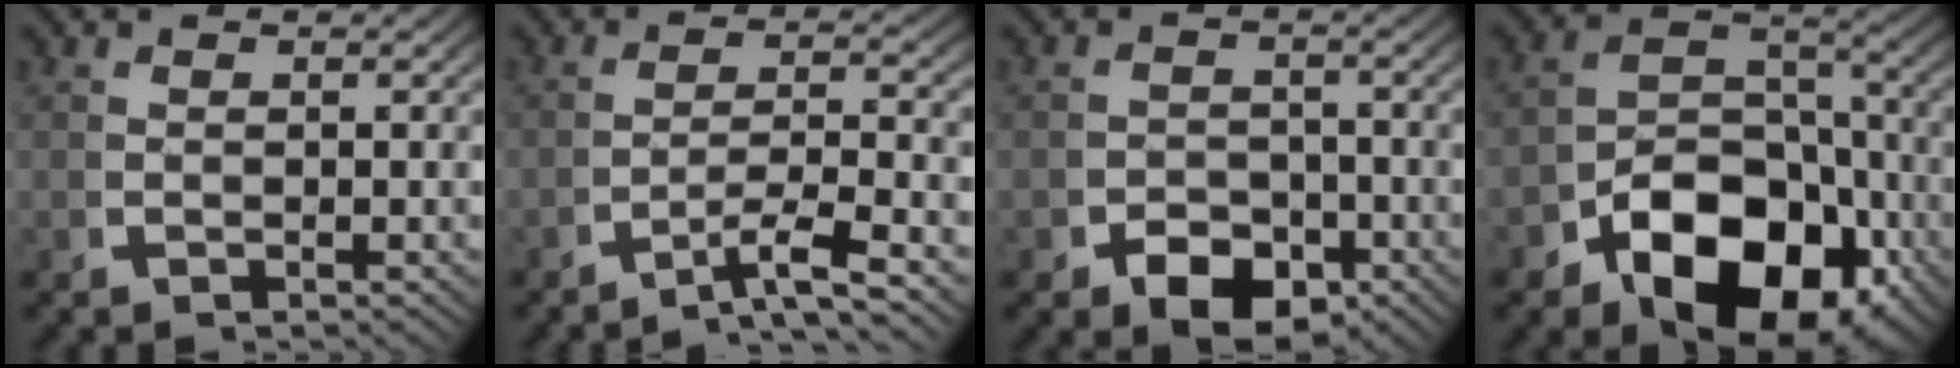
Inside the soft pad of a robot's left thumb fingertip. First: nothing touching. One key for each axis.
{"total": 4.2, "fx": -2.5, "fy": 1.3, "fz": 3.0, "tx": -0.057, "ty": -0.011, "tz": -0.036}
{"total": 4.2, "fx": -2.3, "fy": 2.8, "fz": 2.0, "tx": -0.021, "ty": -0.017, "tz": -0.038}
{"total": 11.6, "fx": -4.3, "fy": 7.6, "fz": 7.7, "tx": -0.124, "ty": -0.043, "tz": -0.060}